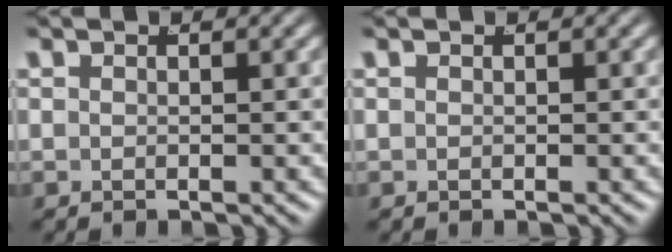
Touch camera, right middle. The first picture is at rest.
{"total": 0.0}